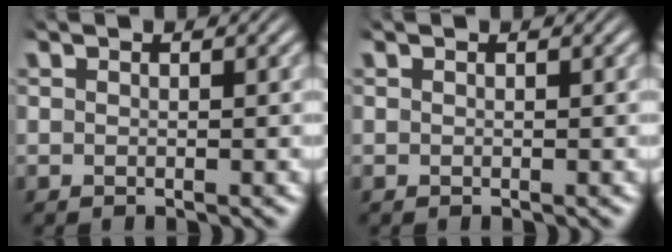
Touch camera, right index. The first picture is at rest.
{"total": 0.0}